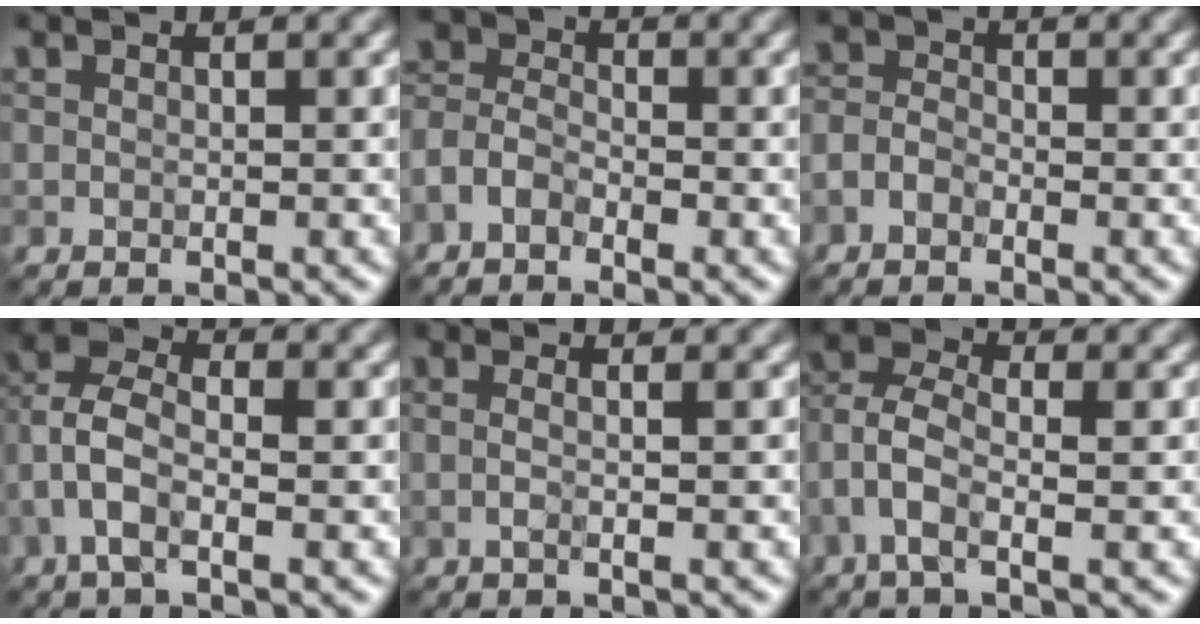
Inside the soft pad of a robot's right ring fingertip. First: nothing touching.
{"total": 3.1, "force": [-1.7, 1.9, 1.8], "torque": [-0.044, 0.004, -0.040]}
{"total": 1.7, "force": [-0.9, 1.1, 0.9], "torque": [-0.014, 0.003, -0.027]}
{"total": 4.8, "force": [-0.8, 2.3, 4.1], "torque": [-0.086, 0.015, -0.024]}
{"total": 2.7, "force": [0.2, 1.3, 2.4], "torque": [-0.020, 0.000, -0.026]}
{"total": 3.8, "force": [-1.0, 1.6, 3.3], "torque": [-0.074, 0.006, -0.030]}